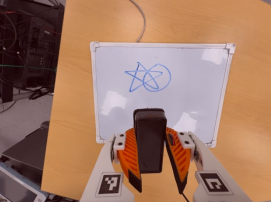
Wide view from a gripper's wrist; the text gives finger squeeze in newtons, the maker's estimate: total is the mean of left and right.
{"total": 8.7, "left": 7.4, "right": 10.0}